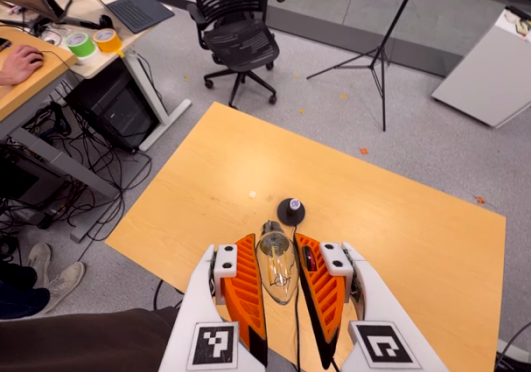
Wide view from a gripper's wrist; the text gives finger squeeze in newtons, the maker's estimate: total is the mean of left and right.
{"total": 9.6, "left": 9.1, "right": 10.1}